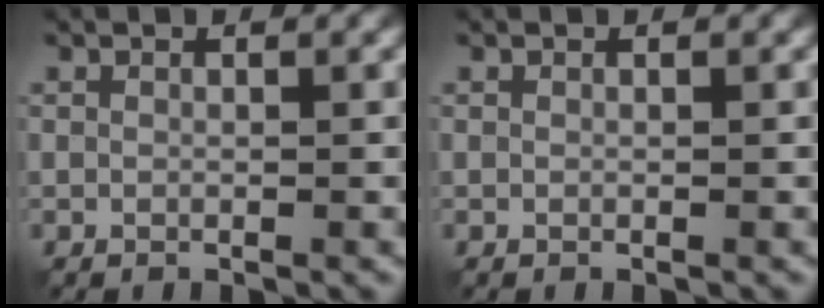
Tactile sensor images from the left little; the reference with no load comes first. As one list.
[{"total": 0.0}]